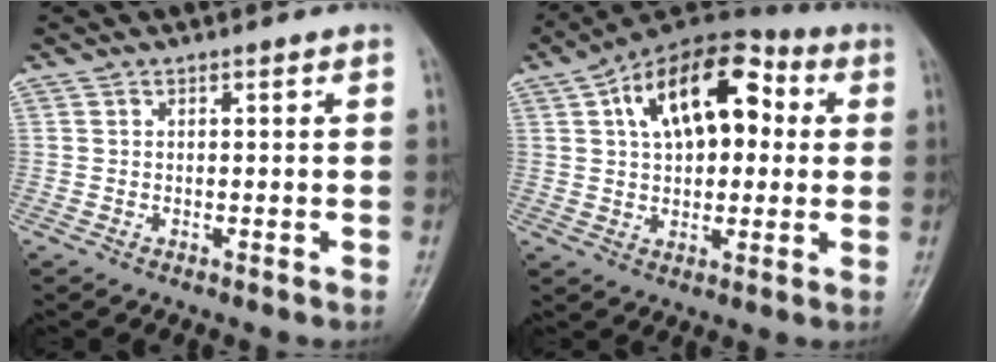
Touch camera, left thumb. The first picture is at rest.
{"total": 17.3, "force": [4.4, 10.1, 13.3], "torque": [-0.175, 0.025, 0.060]}